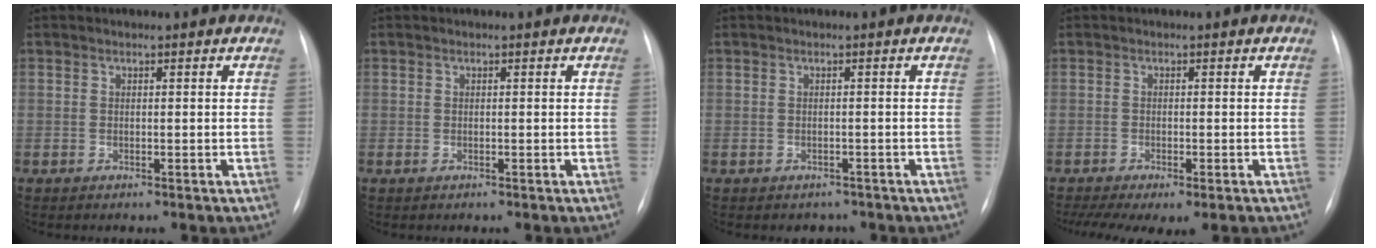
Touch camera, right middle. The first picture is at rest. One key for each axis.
{"total": 0.0}
{"total": 2.2, "fx": -1.8, "fy": 1.3, "fz": 0.1, "tx": -0.005, "ty": 0.007, "tz": -0.022}
{"total": 8.9, "fx": -6.2, "fy": 2.6, "fz": 5.8, "tx": -0.096, "ty": -0.010, "tz": -0.092}